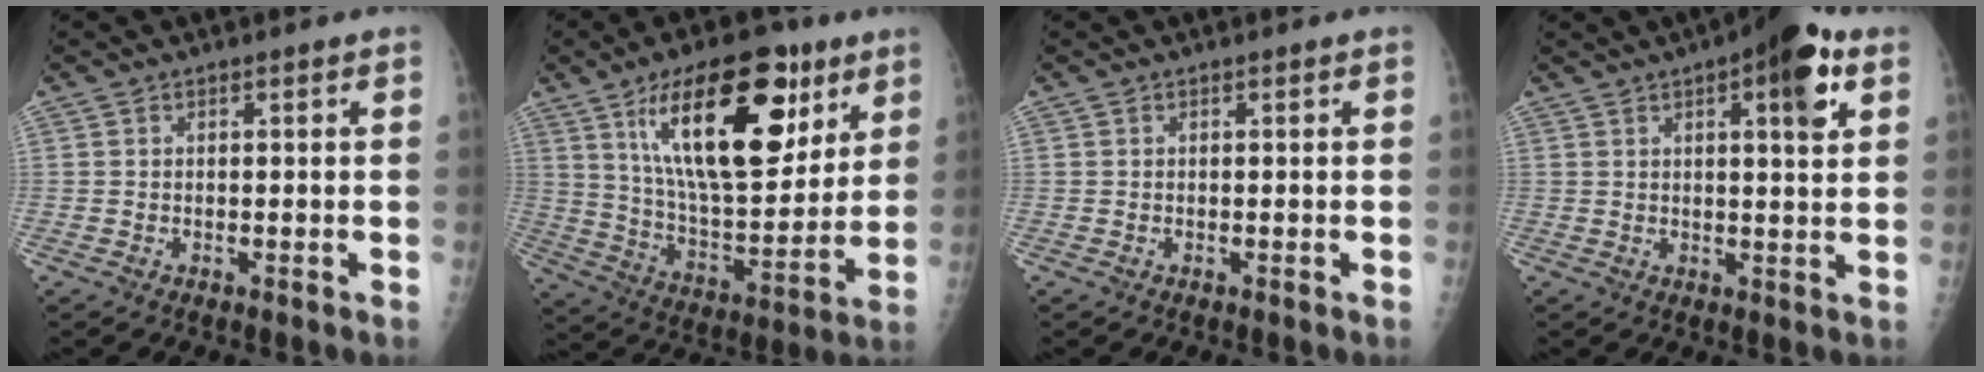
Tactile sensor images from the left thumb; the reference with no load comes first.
{"total": 25.5, "force": [11.9, 10.9, 19.7], "torque": [-0.279, -0.044, 0.200]}
{"total": 0.0}
{"total": 9.9, "force": [4.4, 2.9, 8.4], "torque": [-0.100, -0.010, 0.054]}